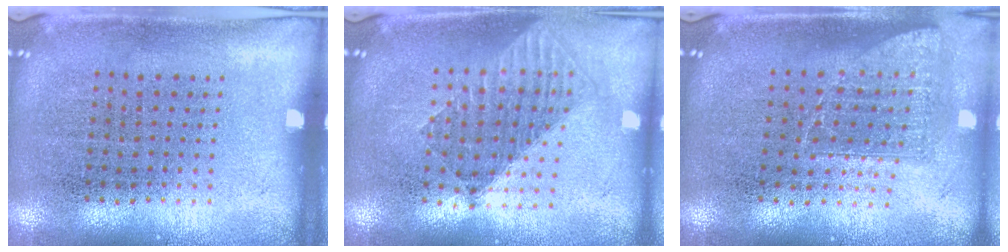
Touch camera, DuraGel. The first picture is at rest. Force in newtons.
{"total": 1.5, "press": 1.3, "slide": 0.8}
{"total": 1.5, "press": 1.2, "slide": 0.9}